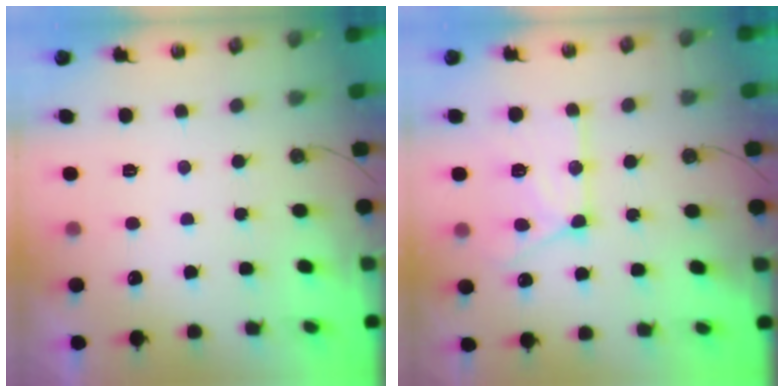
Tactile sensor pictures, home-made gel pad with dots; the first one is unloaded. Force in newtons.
{"total": 14.9, "press": 14.8, "slide": 1.5}